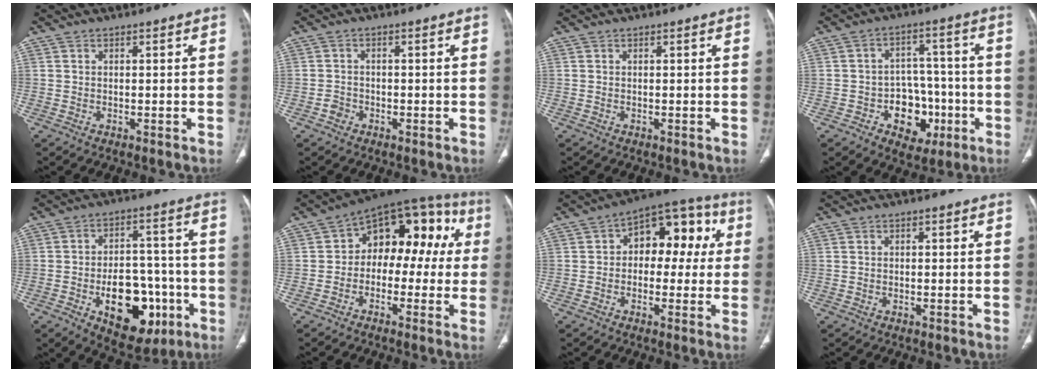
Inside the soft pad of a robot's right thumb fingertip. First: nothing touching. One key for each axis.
{"total": 1.9, "fx": -1.0, "fy": 1.5, "fz": 0.4, "tx": -0.006, "ty": 0.010, "tz": -0.021}
{"total": 0.0}
{"total": 10.7, "fx": -3.7, "fy": 8.2, "fz": 5.8, "tx": -0.034, "ty": 0.041, "tz": -0.049}
{"total": 17.6, "fx": -6.2, "fy": 10.5, "fz": 12.7, "tx": -0.136, "ty": 0.037, "tz": -0.077}
{"total": 16.1, "fx": 1.3, "fy": 10.4, "fz": 12.3, "tx": -0.104, "ty": 0.057, "tz": 0.003}
{"total": 13.6, "fx": 2.2, "fy": 8.6, "fz": 10.3, "tx": -0.082, "ty": 0.043, "tz": 0.019}
{"total": 0.6, "fx": 0.1, "fy": 0.4, "fz": 0.4, "tx": -0.004, "ty": 0.002, "tz": 0.002}